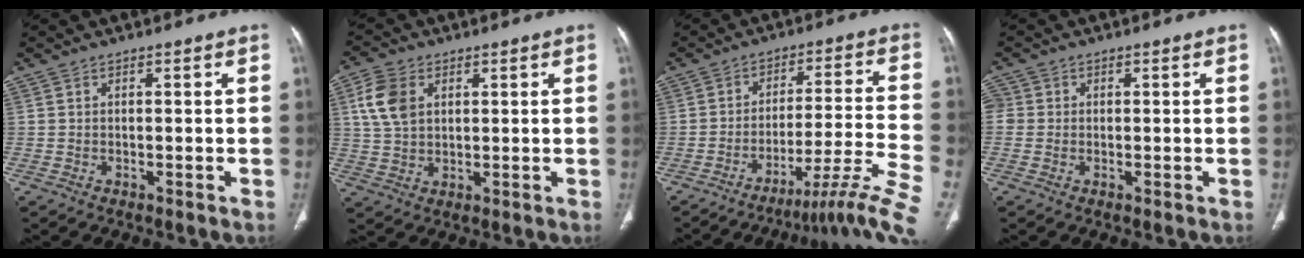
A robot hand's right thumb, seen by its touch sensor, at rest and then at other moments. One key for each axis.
{"total": 7.7, "fx": 2.5, "fy": 5.3, "fz": 4.9, "tx": -0.094, "ty": 0.000, "tz": 0.051}
{"total": 13.5, "fx": -9.8, "fy": -1.0, "fz": 9.3, "tx": -0.142, "ty": 0.074, "tz": -0.142}
{"total": 2.5, "fx": 0.1, "fy": 2.4, "fz": 0.7, "tx": -0.002, "ty": 0.008, "tz": 0.000}